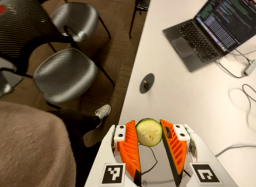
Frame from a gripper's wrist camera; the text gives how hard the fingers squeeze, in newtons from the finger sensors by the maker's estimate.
{"total": 8.2, "left": 7.6, "right": 8.8}